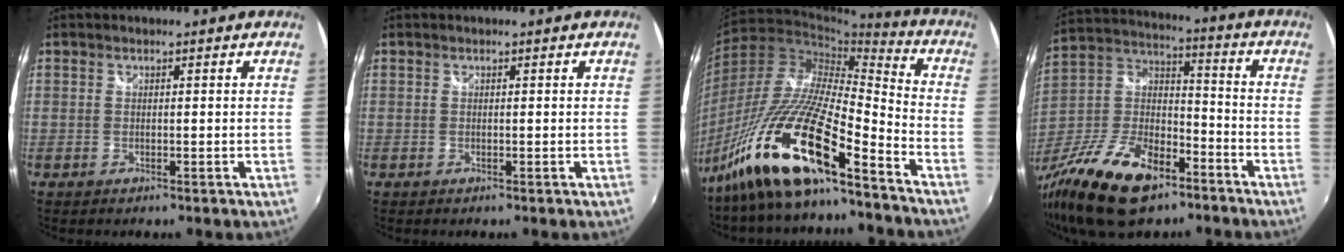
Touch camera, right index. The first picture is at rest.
{"total": 0.0}
{"total": 19.4, "force": [-13.3, 3.0, 13.7], "torque": [-0.277, -0.010, -0.271]}
{"total": 26.1, "force": [-14.9, 12.4, 17.6], "torque": [-0.378, -0.030, -0.259]}